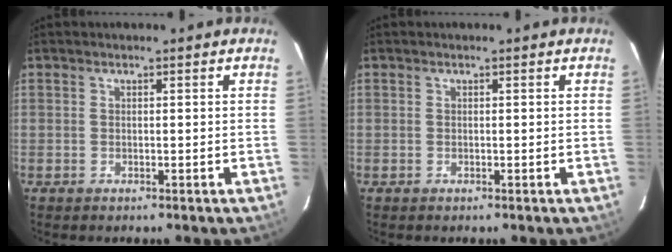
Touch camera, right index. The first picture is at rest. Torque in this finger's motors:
{"motor_torque": [0.00, 0.00, 0.00, 0.00]}